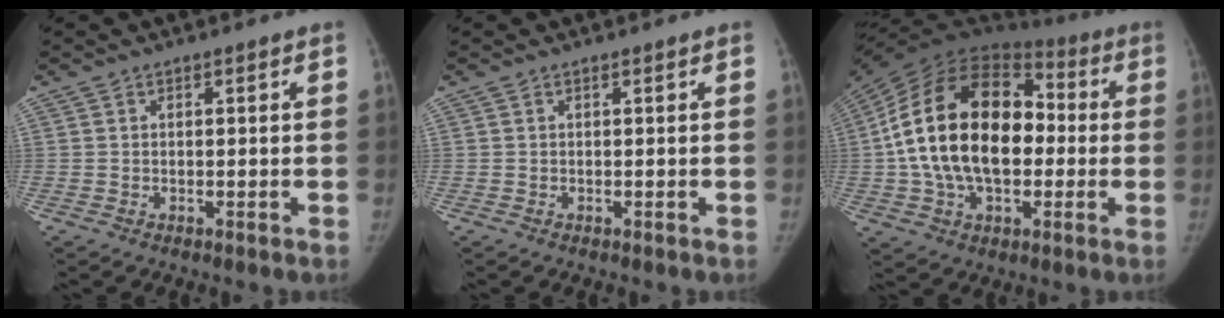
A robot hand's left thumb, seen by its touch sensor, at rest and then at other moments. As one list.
[{"total": 0.0}, {"total": 26.3, "force": [-0.3, 16.4, 20.5], "torque": [-0.367, 0.033, -0.008]}]